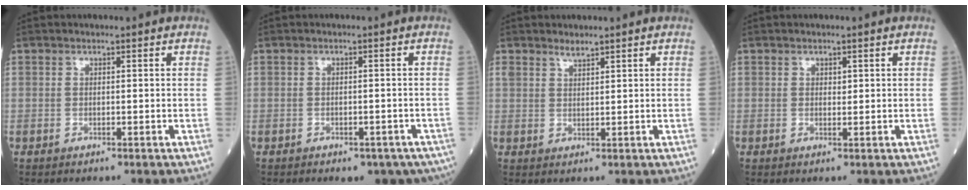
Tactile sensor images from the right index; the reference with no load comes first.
{"total": 9.2, "force": [-5.8, 5.1, 4.9], "torque": [-0.074, 0.016, -0.069]}
{"total": 3.1, "force": [2.4, 1.5, 1.3], "torque": [-0.038, 0.013, 0.055]}
{"total": 1.3, "force": [0.4, 0.9, 0.9], "torque": [-0.026, 0.007, 0.011]}